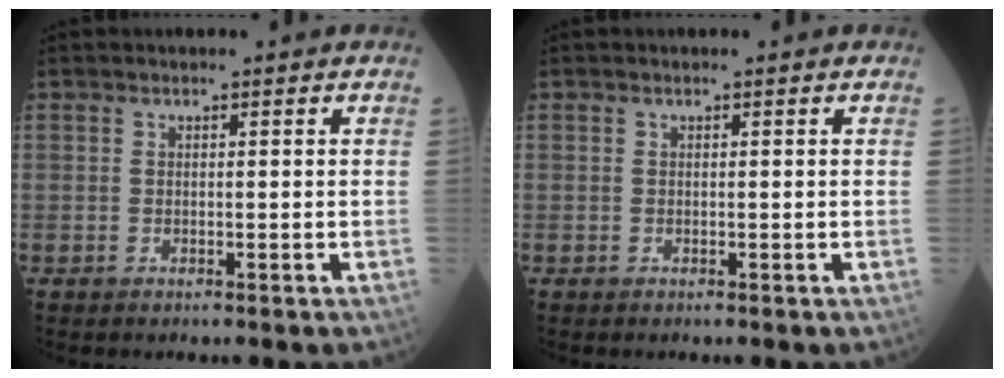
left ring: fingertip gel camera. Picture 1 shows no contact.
{"total": 0.0}